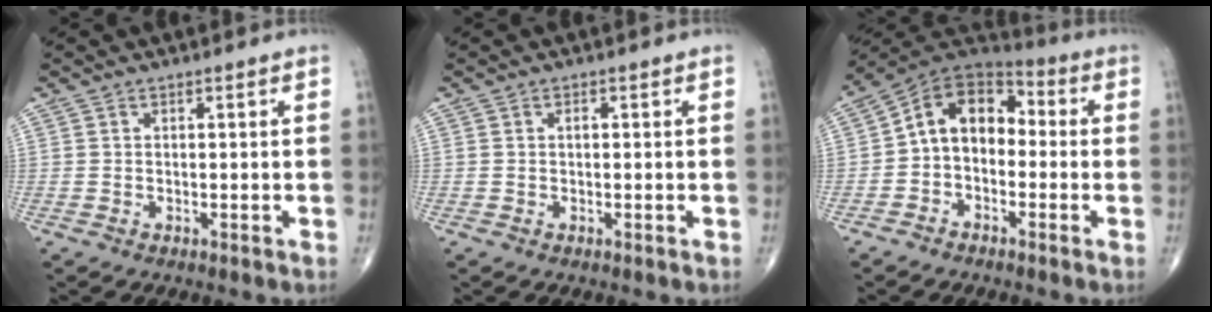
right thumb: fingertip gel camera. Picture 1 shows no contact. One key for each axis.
{"total": 0.8, "fx": 0.1, "fy": 0.5, "fz": 0.7, "tx": -0.011, "ty": 0.001, "tz": -0.001}
{"total": 11.2, "fx": -0.8, "fy": 8.0, "fz": 7.8, "tx": -0.098, "ty": 0.048, "tz": -0.034}